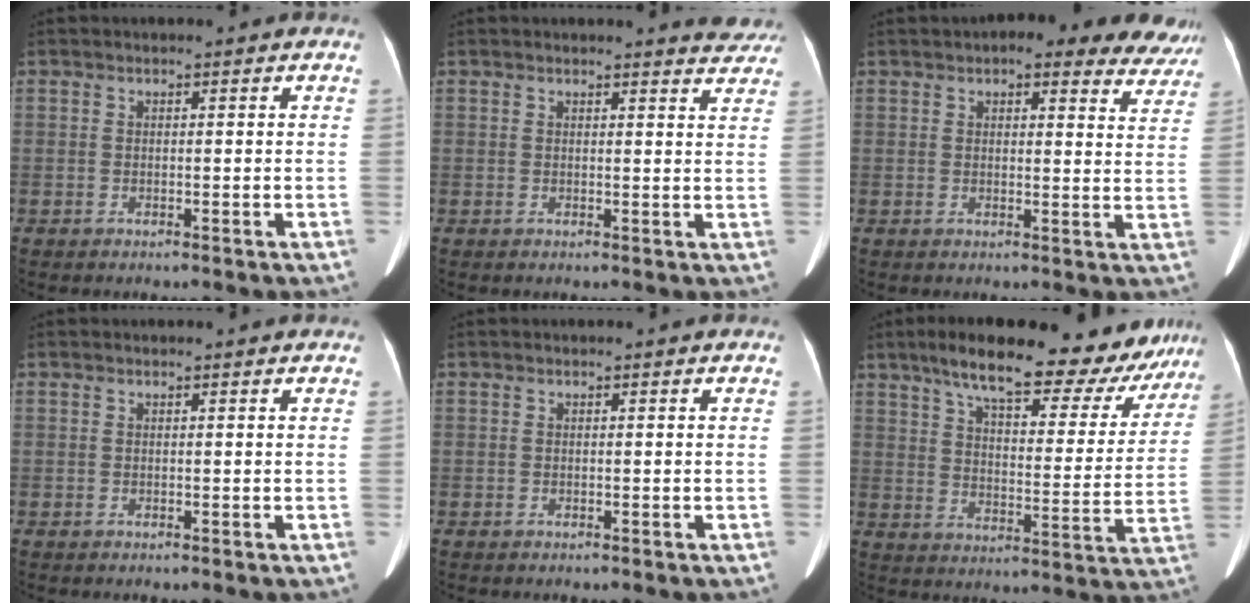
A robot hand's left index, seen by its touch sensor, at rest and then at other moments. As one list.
[{"total": 5.7, "force": [5.6, 1.0, 1.0], "torque": [0.007, -0.033, 0.032]}, {"total": 13.0, "force": [11.1, 4.1, 5.5], "torque": [-0.026, -0.013, 0.103]}, {"total": 1.3, "force": [1.2, 0.2, 0.5], "torque": [-0.005, -0.001, 0.009]}, {"total": 0.0}, {"total": 23.3, "force": [18.8, 6.8, 11.9], "torque": [-0.166, -0.001, 0.243]}]